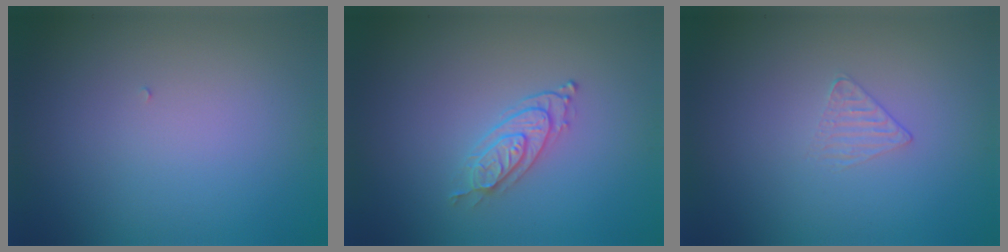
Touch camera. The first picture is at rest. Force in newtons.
{"total": 2.3, "press": 2.0, "slide": 1.1}
{"total": 1.0, "press": 0.3, "slide": 0.9}